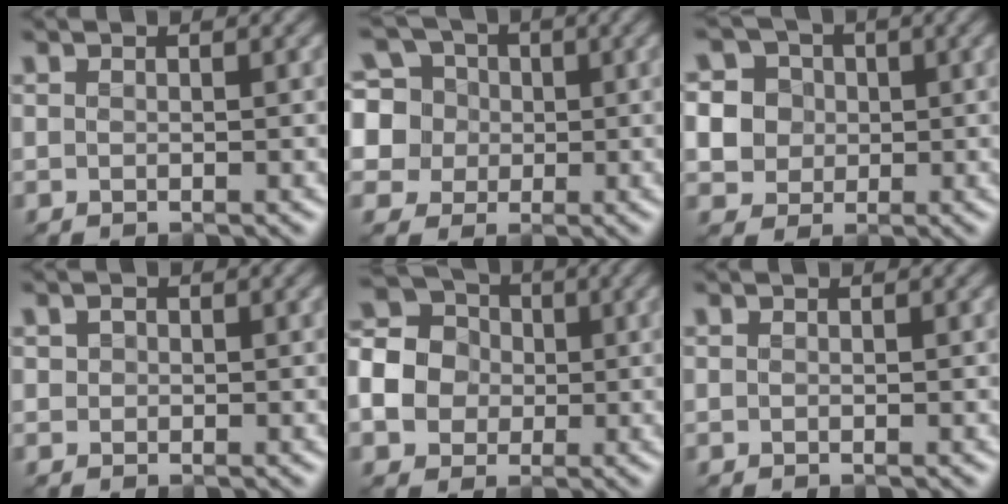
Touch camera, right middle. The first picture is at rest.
{"total": 8.9, "force": [1.5, 8.2, 3.0], "torque": [-0.082, 0.041, 0.016]}
{"total": 8.5, "force": [1.4, 7.8, 2.9], "torque": [-0.078, 0.034, 0.016]}
{"total": 0.8, "force": [0.2, 0.7, 0.3], "torque": [-0.003, -0.001, 0.000]}
{"total": 8.2, "force": [-0.6, 7.2, 3.9], "torque": [-0.106, 0.012, -0.037]}
{"total": 0.0}